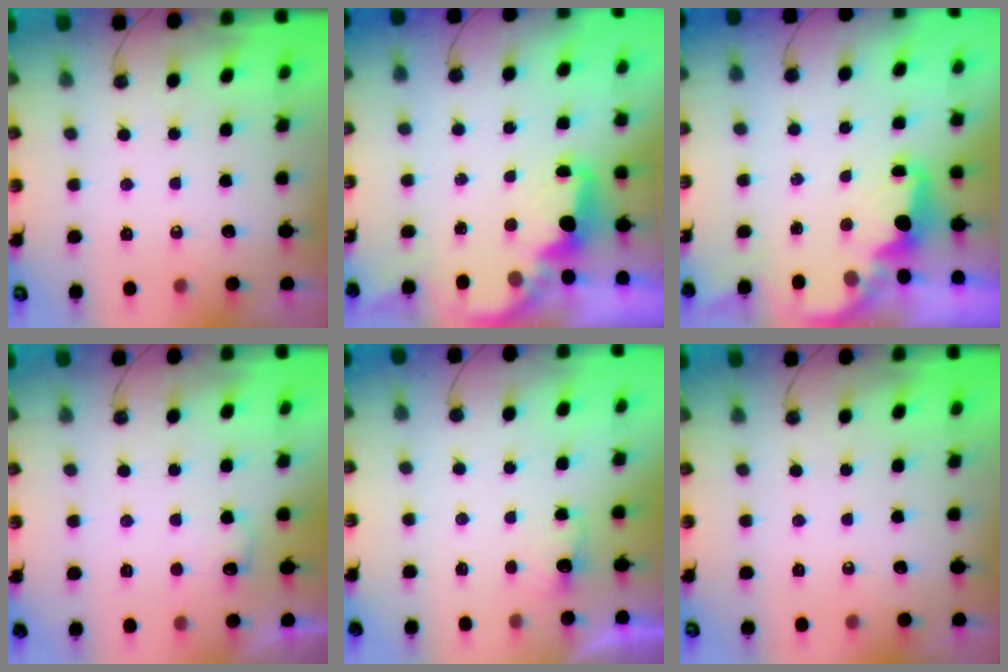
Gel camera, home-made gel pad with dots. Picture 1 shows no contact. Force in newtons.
{"total": 2.5, "press": 2.4, "slide": 0.7}
{"total": 2.3, "press": 2.2, "slide": 0.7}
{"total": 6.8, "press": 6.8, "slide": 0.5}
{"total": 2.8, "press": 2.7, "slide": 0.9}
{"total": 0.0}